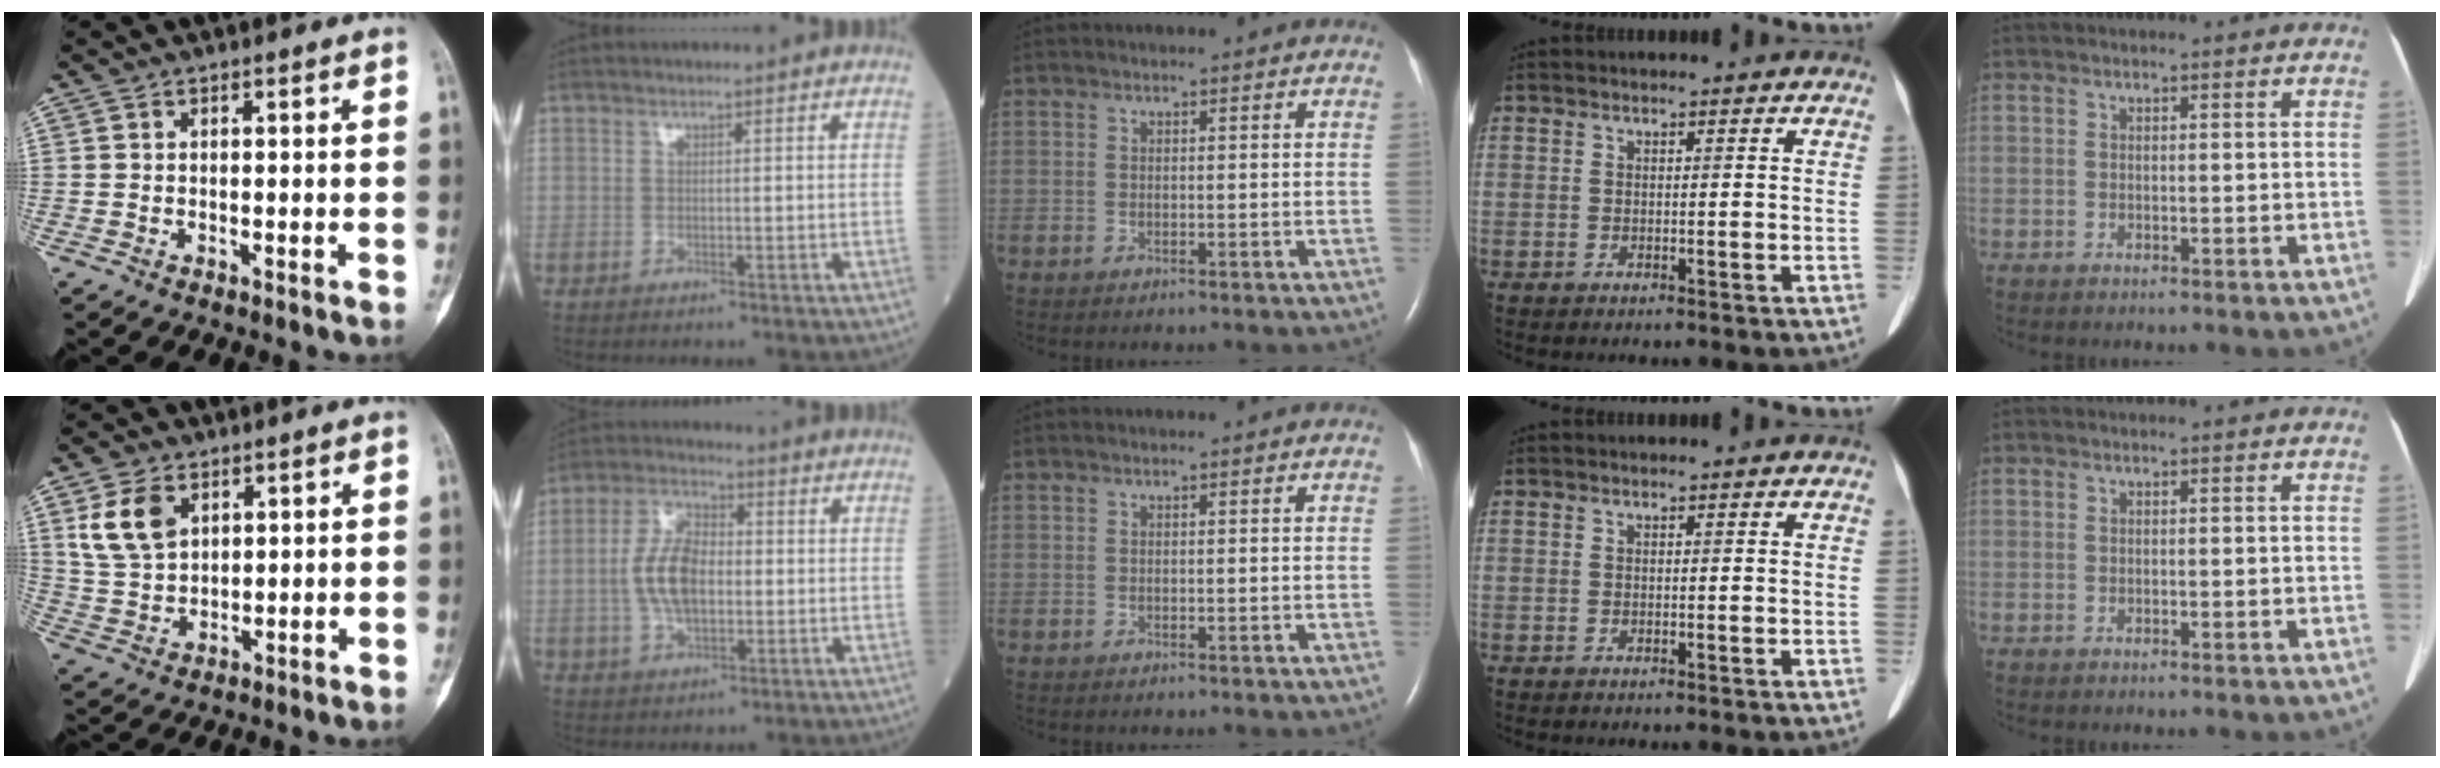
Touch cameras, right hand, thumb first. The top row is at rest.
{"thumb": {"total": 8.8, "force": [3.8, 5.9, 5.4], "torque": [-0.091, -0.011, 0.083]}, "index": {"total": 8.6, "force": [-0.5, 4.5, 7.3], "torque": [-0.154, 0.014, -0.011]}}